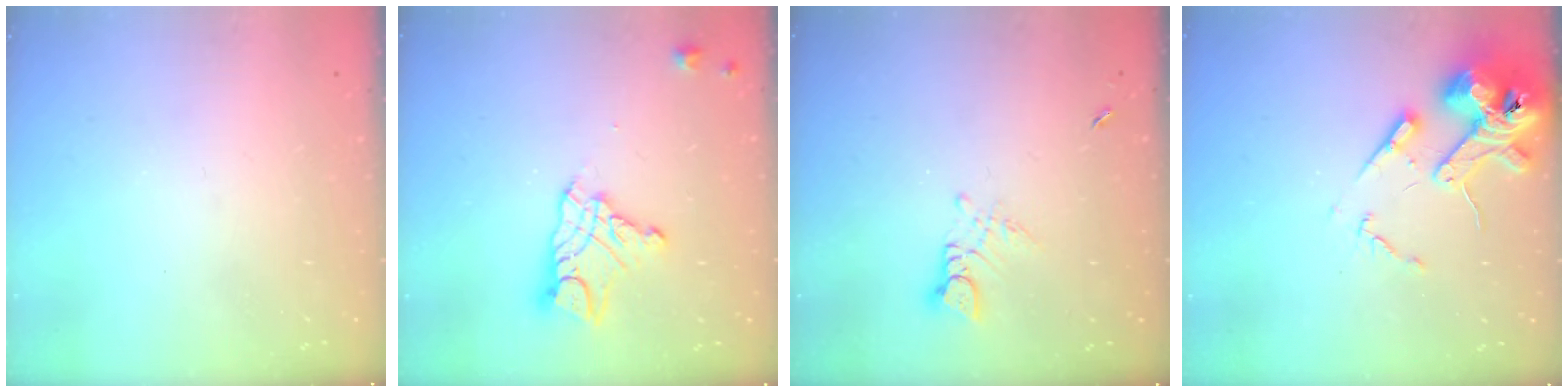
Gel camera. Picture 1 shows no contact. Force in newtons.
{"total": 12.6, "press": 12.5, "slide": 1.1}
{"total": 3.1, "press": 3.0, "slide": 0.3}
{"total": 13.7, "press": 13.5, "slide": 2.0}